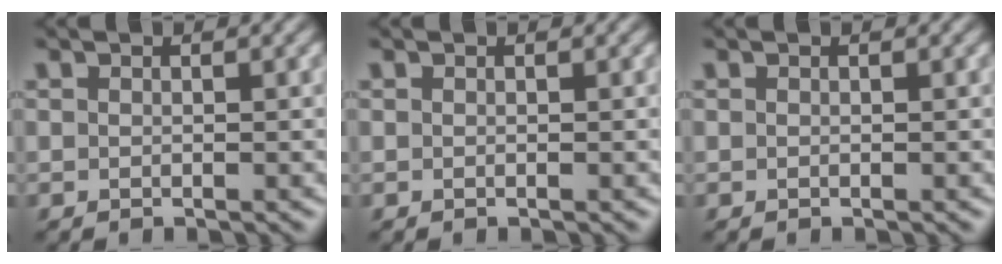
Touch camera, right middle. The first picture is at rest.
{"total": 0.0}
{"total": 0.0}